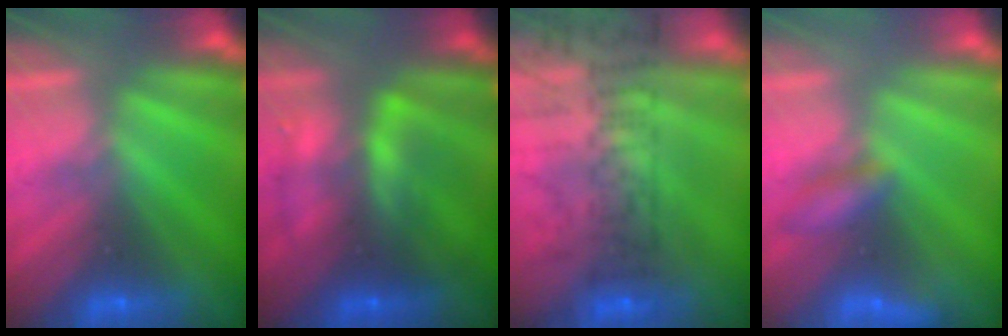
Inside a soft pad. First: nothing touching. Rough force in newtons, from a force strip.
{"total": 7.8}
{"total": 10.7}
{"total": 2.1}